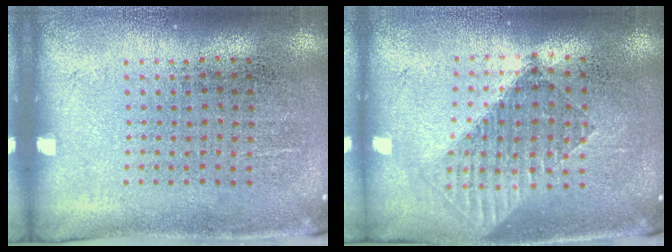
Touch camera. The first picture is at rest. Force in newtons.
{"total": 1.6, "press": 1.3, "slide": 0.9}